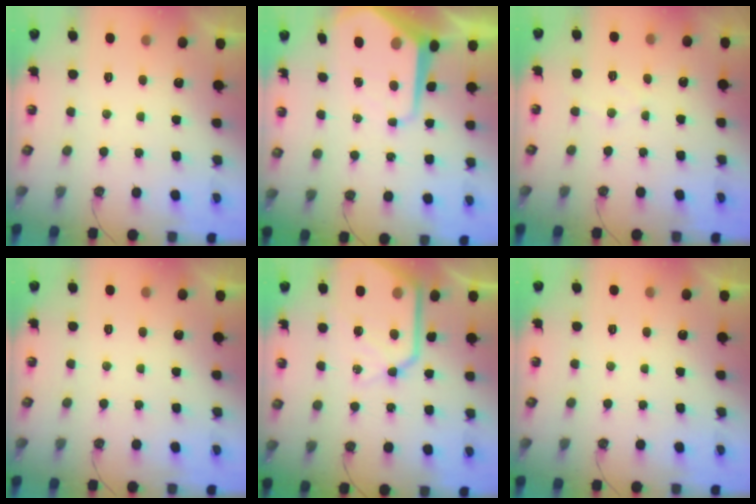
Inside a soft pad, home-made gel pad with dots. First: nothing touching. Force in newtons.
{"total": 10.6, "press": 10.6, "slide": 0.9}
{"total": 5.4, "press": 5.4, "slide": 0.2}
{"total": 0.0}
{"total": 17.9, "press": 17.8, "slide": 1.8}
{"total": 0.0}